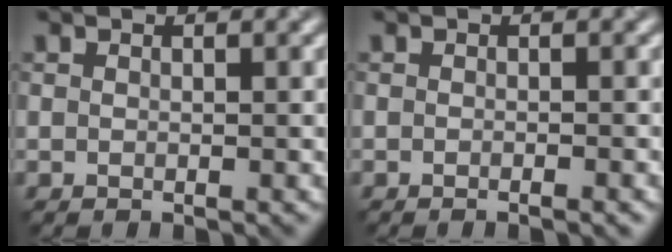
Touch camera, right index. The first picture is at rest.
{"total": 1.1, "force": [-0.6, 0.2, 0.9], "torque": [-0.008, -0.003, -0.013]}